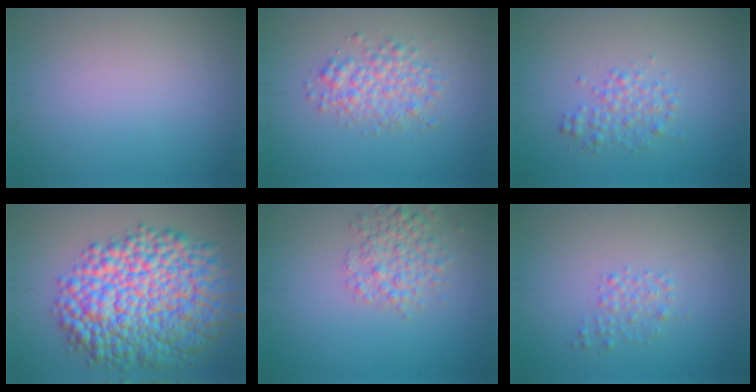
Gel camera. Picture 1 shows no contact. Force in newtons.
{"total": 3.0, "press": 3.0, "slide": 0.1}
{"total": 2.0, "press": 2.0, "slide": 0.1}
{"total": 14.4, "press": 14.4, "slide": 0.3}
{"total": 3.4, "press": 3.4, "slide": 0.1}
{"total": 1.4, "press": 1.4, "slide": 0.1}